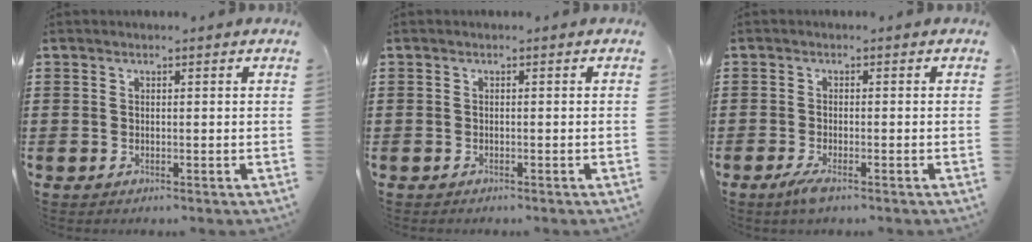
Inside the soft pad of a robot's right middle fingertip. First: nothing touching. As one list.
[{"total": 0.0}, {"total": 1.9, "force": [-1.0, 0.3, 1.6], "torque": [-0.034, -0.006, -0.020]}]